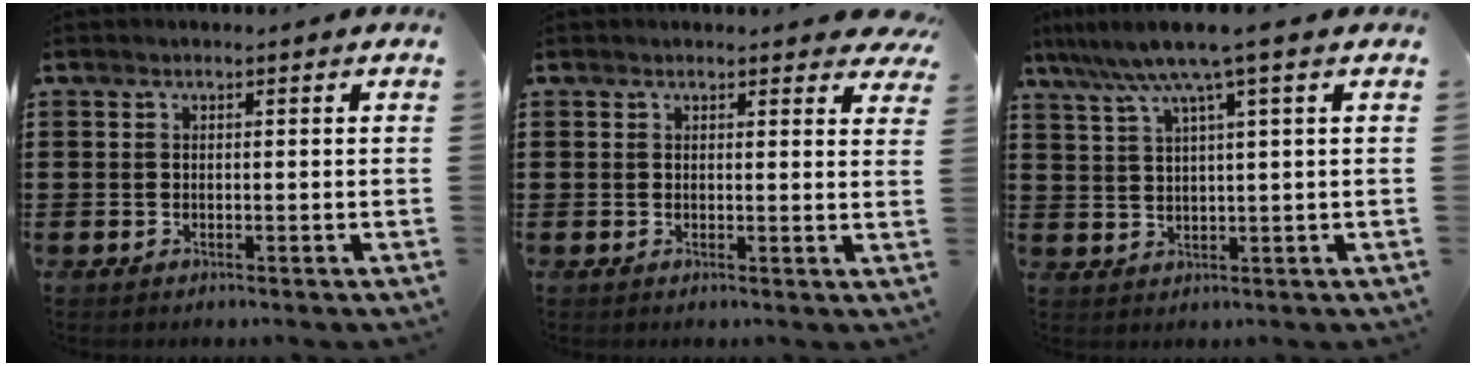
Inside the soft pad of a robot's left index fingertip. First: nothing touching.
{"total": 2.1, "force": [1.9, 0.5, 0.6], "torque": [-0.010, -0.001, 0.035]}
{"total": 6.6, "force": [3.8, -0.1, 5.4], "torque": [-0.116, -0.010, 0.062]}